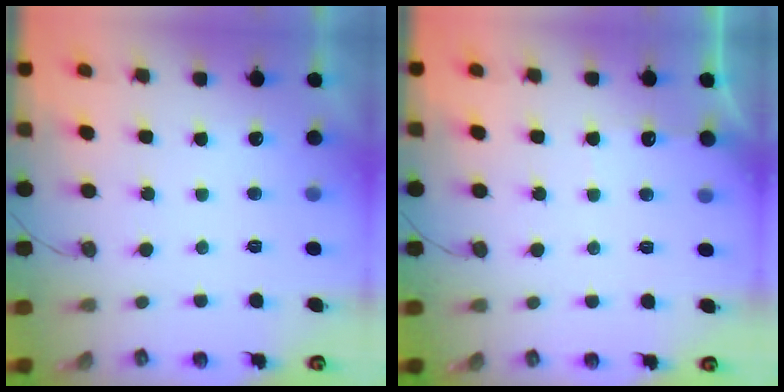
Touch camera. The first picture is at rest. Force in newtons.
{"total": 2.8, "press": 2.8, "slide": 0.4}